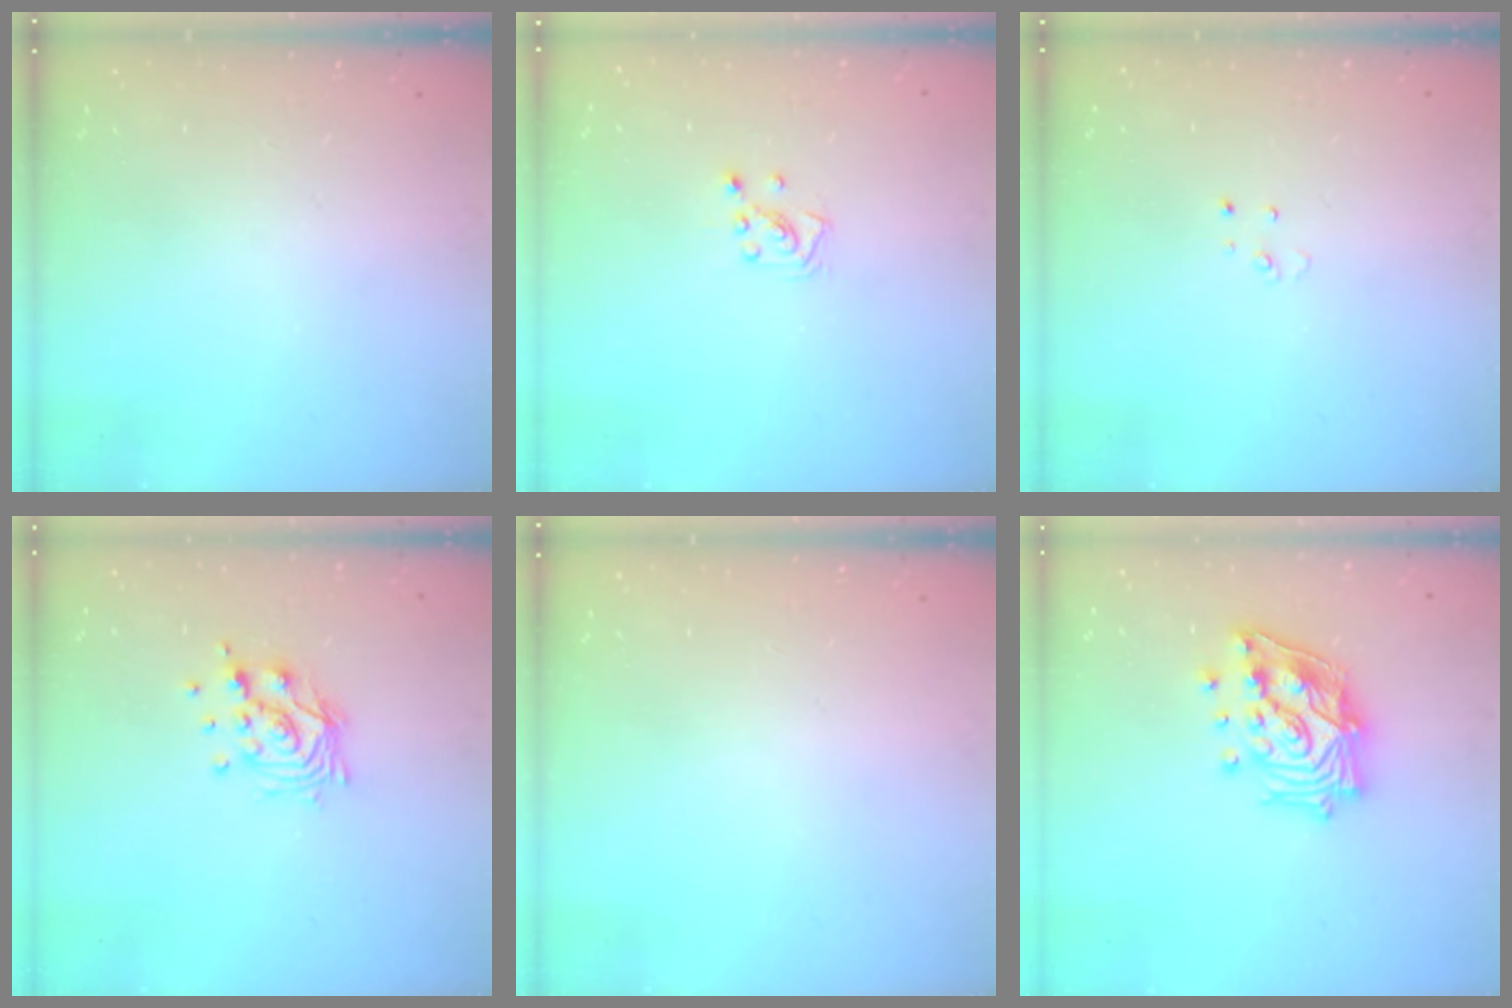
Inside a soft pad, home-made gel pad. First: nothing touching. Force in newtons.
{"total": 4.3, "press": 4.3, "slide": 0.4}
{"total": 2.5, "press": 2.5, "slide": 0.2}
{"total": 11.1, "press": 11.0, "slide": 0.9}
{"total": 0.0}
{"total": 18.9, "press": 18.7, "slide": 2.6}